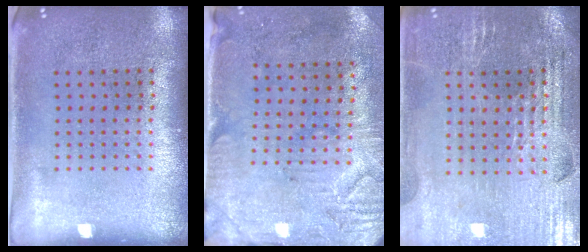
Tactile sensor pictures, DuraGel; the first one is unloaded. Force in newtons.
{"total": 3.1, "press": 2.5, "slide": 1.7}
{"total": 2.8, "press": 2.8, "slide": 0.4}